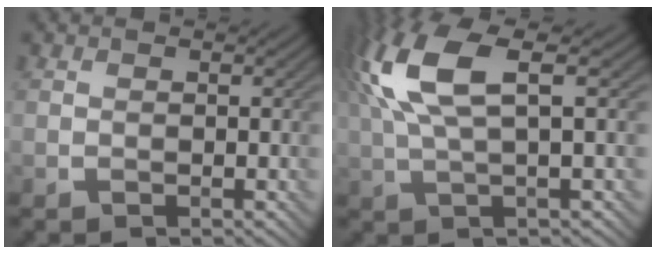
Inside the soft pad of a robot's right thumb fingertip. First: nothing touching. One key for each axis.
{"total": 10.4, "fx": 3.1, "fy": 3.1, "fz": 9.4, "tx": -0.221, "ty": 0.027, "tz": 0.061}